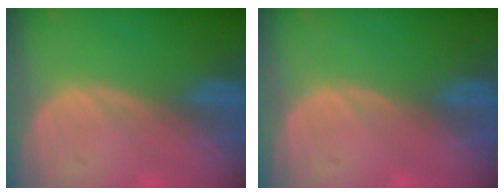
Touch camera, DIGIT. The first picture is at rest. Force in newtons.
{"total": 0.0}